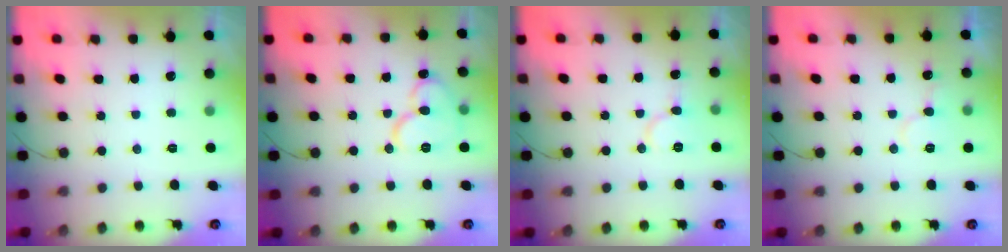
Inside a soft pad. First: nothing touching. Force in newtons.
{"total": 11.7, "press": 11.6, "slide": 1.5}
{"total": 7.4, "press": 7.3, "slide": 0.4}
{"total": 7.9, "press": 7.9, "slide": 0.5}